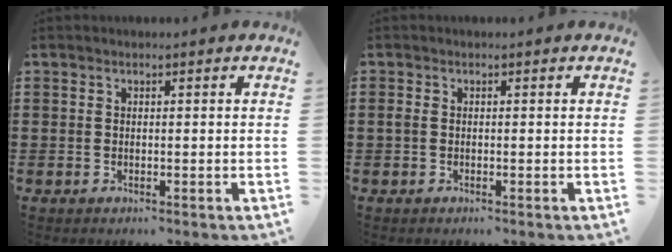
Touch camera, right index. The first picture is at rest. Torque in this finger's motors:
{"motor_torque": [0.41, 0.14, 0.10, 0.04]}